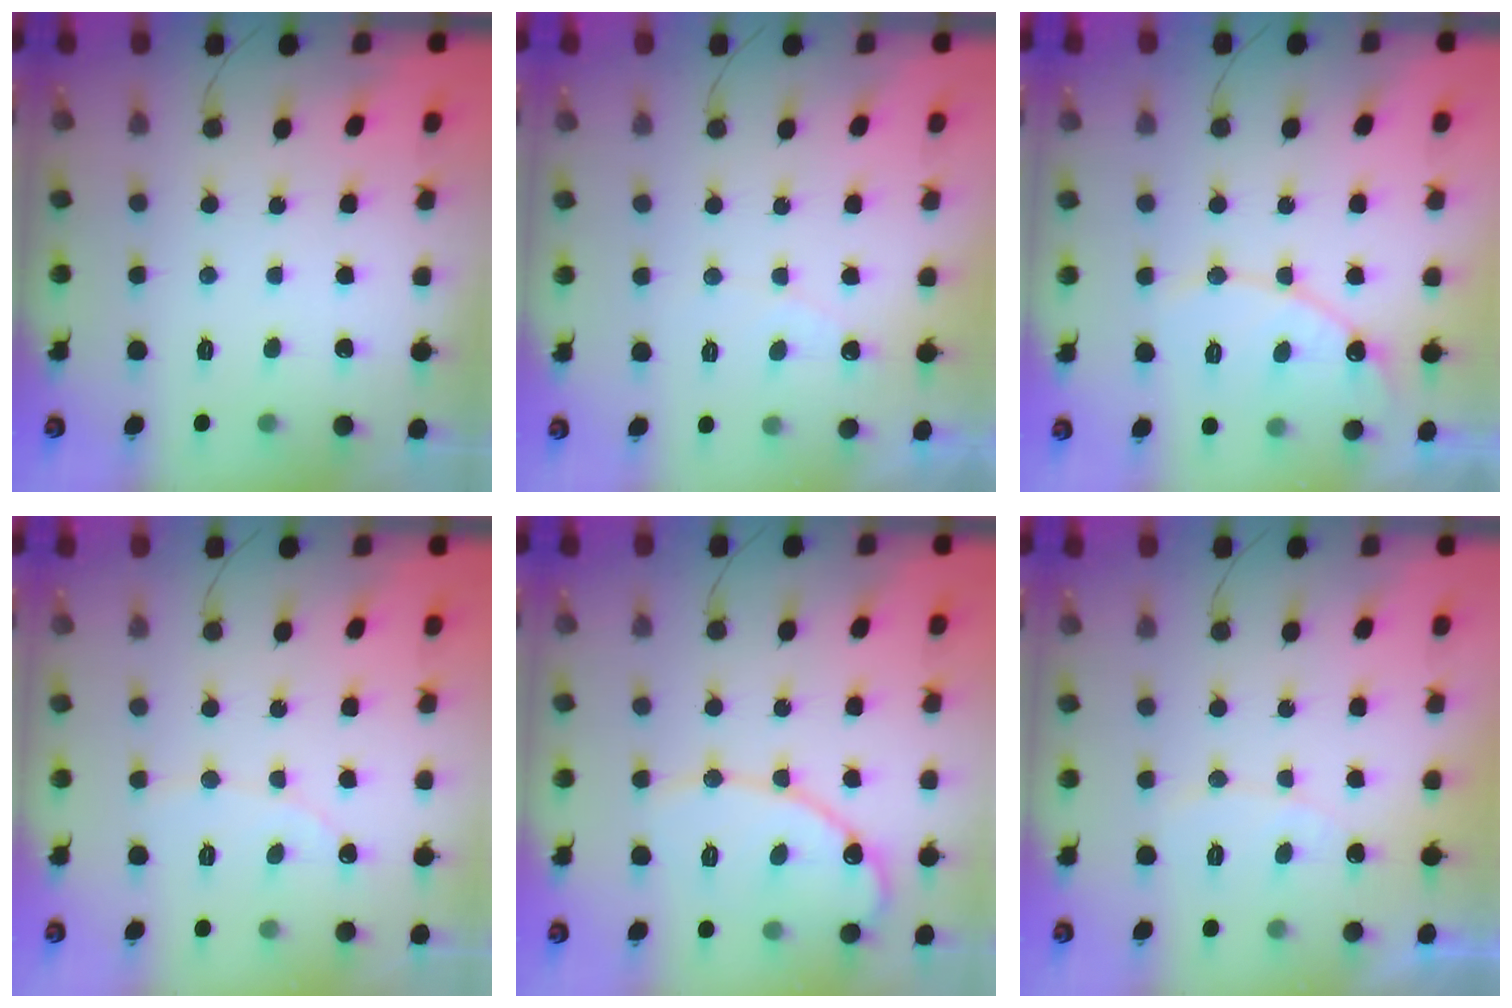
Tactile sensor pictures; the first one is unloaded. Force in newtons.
{"total": 2.7, "press": 2.7, "slide": 0.2}
{"total": 11.8, "press": 11.7, "slide": 1.1}
{"total": 1.7, "press": 1.6, "slide": 0.1}
{"total": 12.7, "press": 12.6, "slide": 1.1}
{"total": 5.7, "press": 5.7, "slide": 0.3}